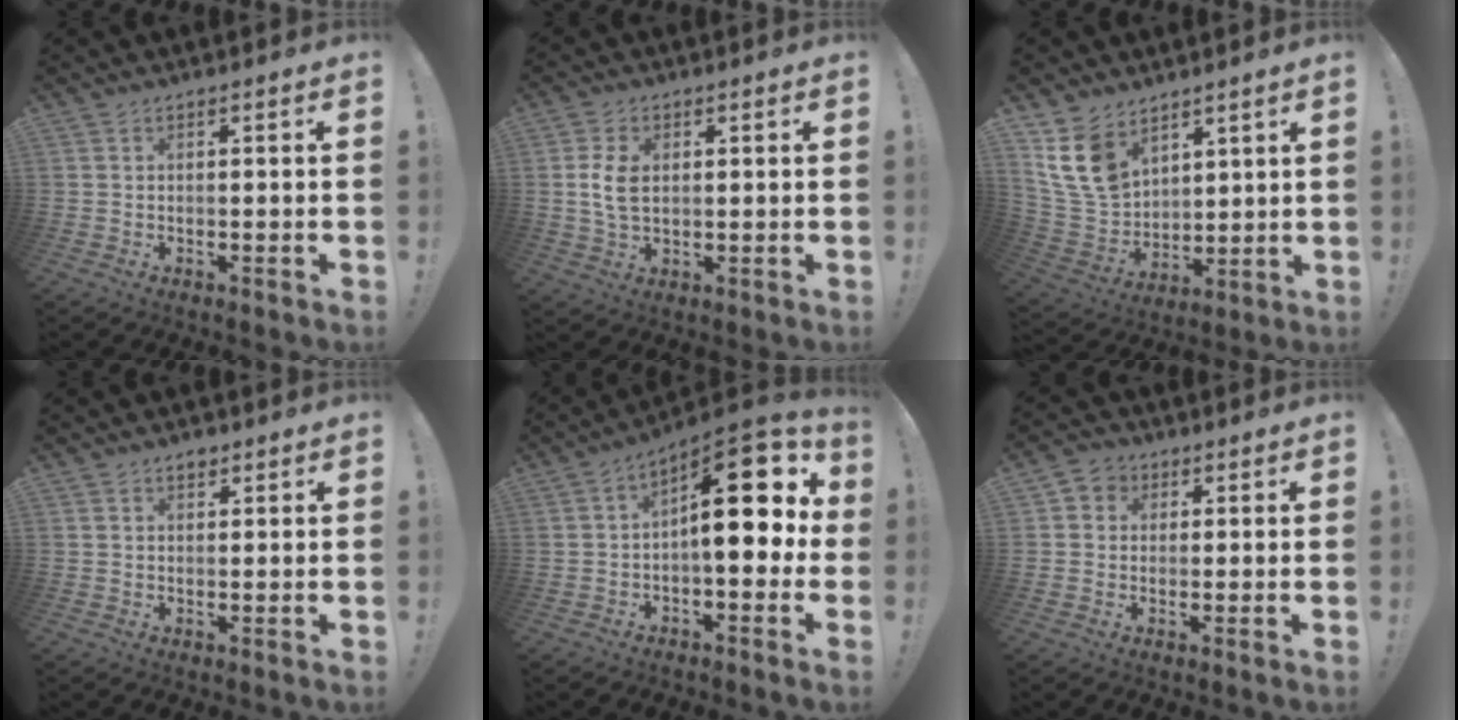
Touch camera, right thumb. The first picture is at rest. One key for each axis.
{"total": 7.1, "fx": 0.7, "fy": 4.8, "fz": 5.2, "tx": -0.098, "ty": -0.001, "tz": 0.011}
{"total": 16.2, "fx": 9.3, "fy": 10.8, "fz": 7.7, "tx": -0.165, "ty": -0.051, "tz": 0.184}
{"total": 1.9, "fx": 1.3, "fy": 1.3, "fz": 0.7, "tx": -0.003, "ty": -0.006, "tz": 0.021}
{"total": 19.0, "fx": 3.6, "fy": 7.9, "fz": 16.9, "tx": -0.227, "ty": -0.019, "tz": 0.062}
{"total": 4.2, "fx": 0.4, "fy": 4.0, "fz": 1.2, "tx": -0.013, "ty": 0.004, "tz": 0.007}